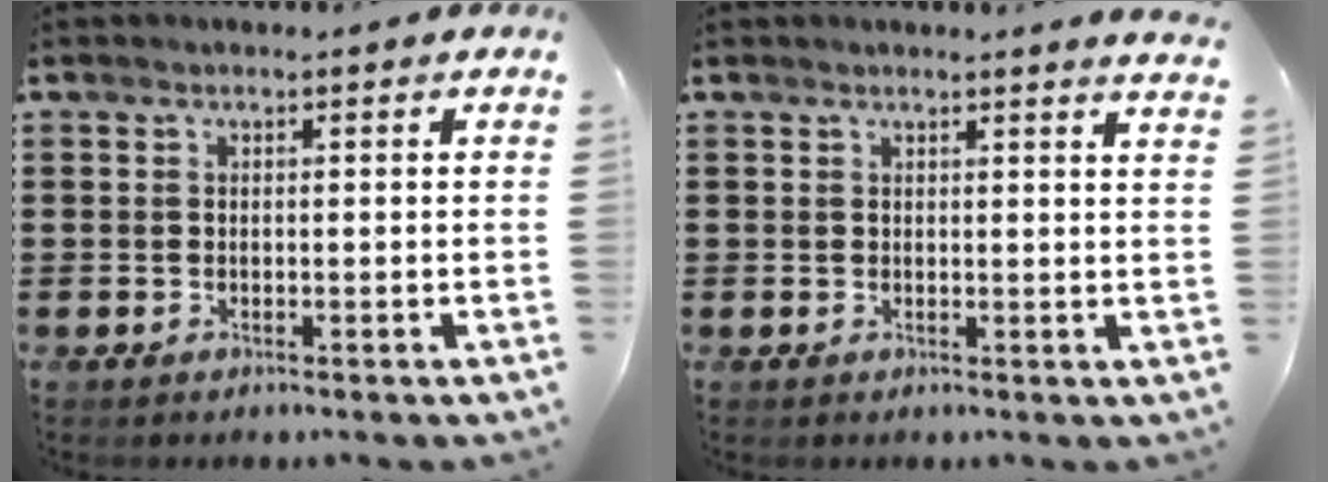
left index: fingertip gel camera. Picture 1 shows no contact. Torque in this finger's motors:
{"motor_torque": [-0.27, -0.06, -0.17, -0.01]}